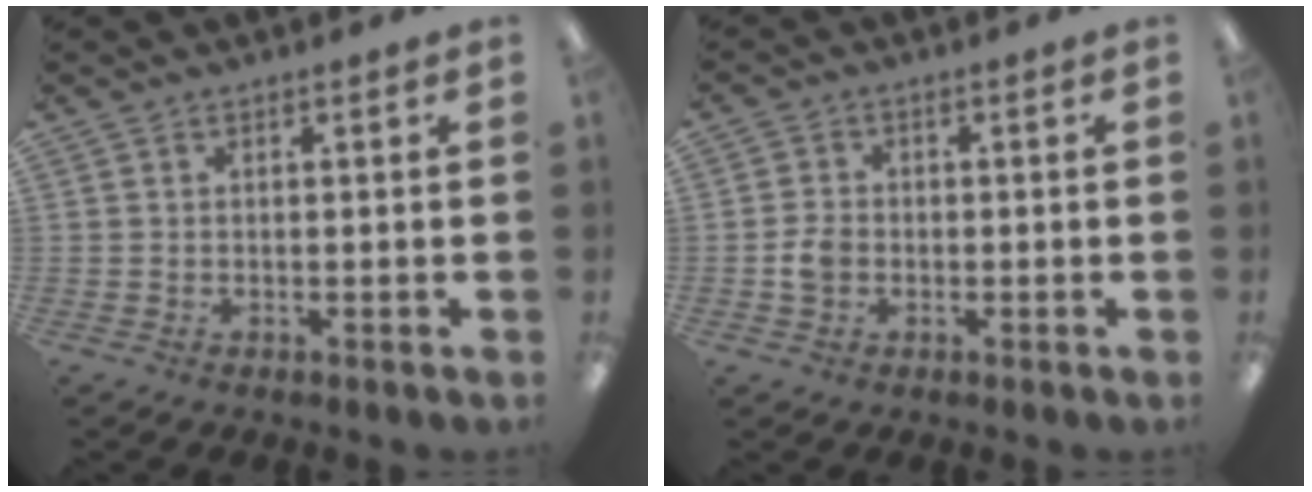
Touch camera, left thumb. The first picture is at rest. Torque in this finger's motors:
{"motor_torque": [-0.26, 0.37, 0.13, -0.20, 0.01]}